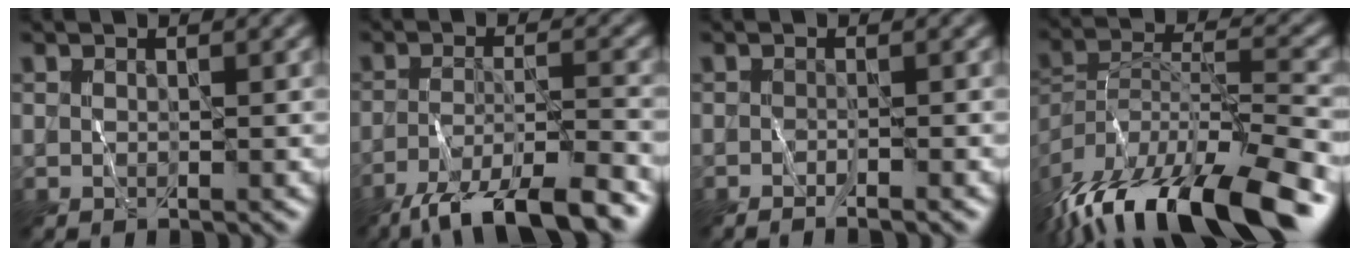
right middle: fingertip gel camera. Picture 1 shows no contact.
{"total": 9.3, "force": [-7.2, 1.8, 5.7], "torque": [-0.092, -0.002, -0.124]}
{"total": 1.0, "force": [-0.8, -0.3, 0.6], "torque": [-0.010, -0.002, -0.015]}
{"total": 15.8, "force": [-11.9, 3.9, 9.7], "torque": [-0.198, -0.001, -0.201]}